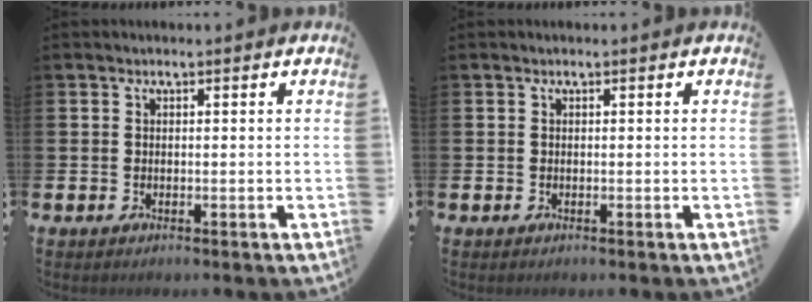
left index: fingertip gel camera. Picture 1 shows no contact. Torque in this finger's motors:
{"motor_torque": [-0.02, 0.02, 0.00, 0.00]}